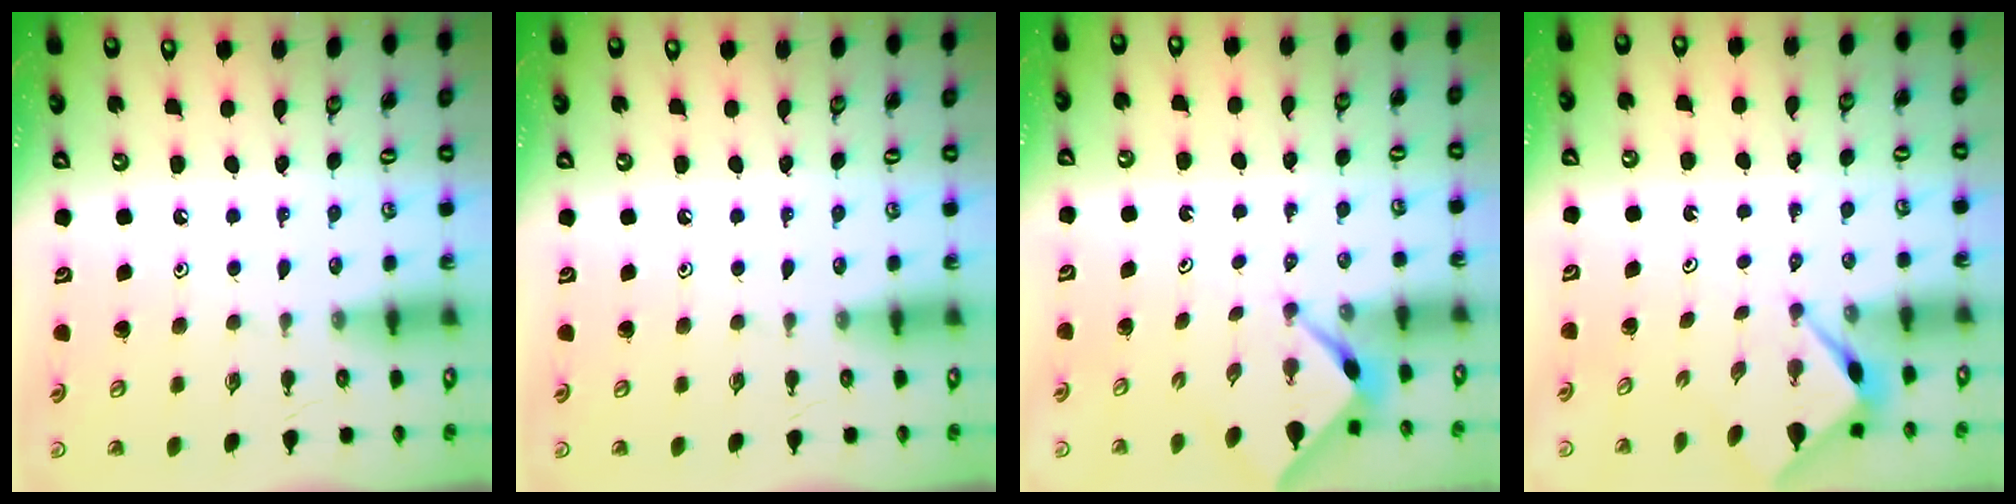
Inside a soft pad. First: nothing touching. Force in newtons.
{"total": 0.0}
{"total": 2.3, "press": 2.2, "slide": 0.3}
{"total": 3.0, "press": 3.0, "slide": 0.2}